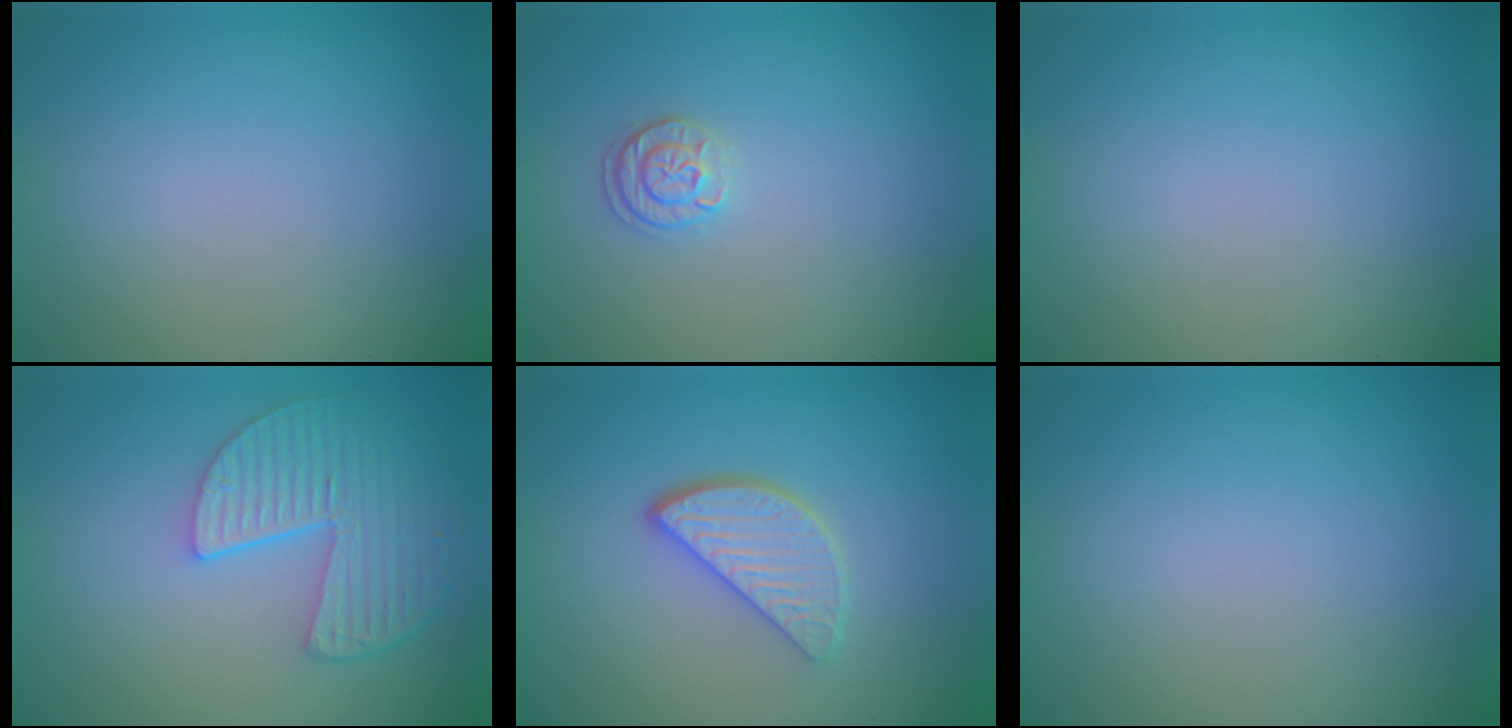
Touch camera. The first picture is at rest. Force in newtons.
{"total": 1.7, "press": 1.6, "slide": 0.7}
{"total": 0.0}
{"total": 5.4, "press": 4.3, "slide": 3.1}
{"total": 3.5, "press": 2.9, "slide": 1.9}
{"total": 0.0}